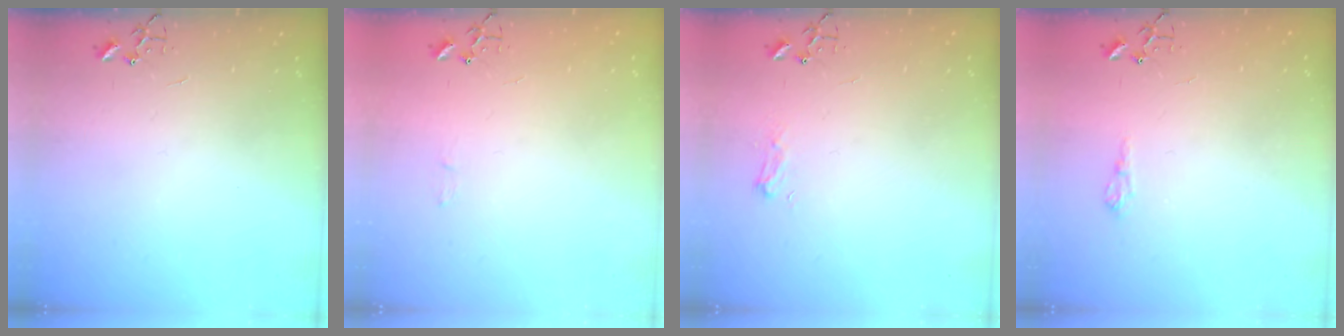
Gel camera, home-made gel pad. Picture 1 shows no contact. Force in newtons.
{"total": 3.9, "press": 3.9, "slide": 0.5}
{"total": 6.6, "press": 6.6, "slide": 0.5}
{"total": 6.1, "press": 6.1, "slide": 0.7}